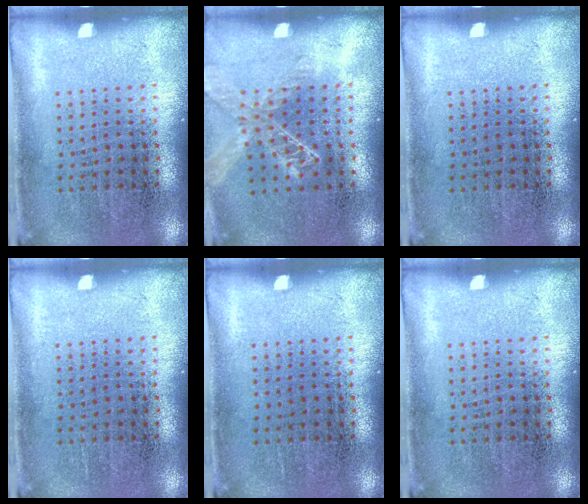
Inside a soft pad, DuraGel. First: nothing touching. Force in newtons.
{"total": 1.3, "press": 1.3, "slide": 0.2}
{"total": 0.0}
{"total": 0.0}
{"total": 0.0}
{"total": 0.0}